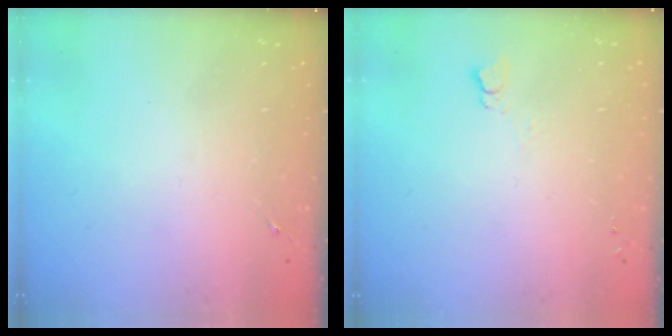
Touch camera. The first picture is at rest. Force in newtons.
{"total": 2.7, "press": 2.7, "slide": 0.3}